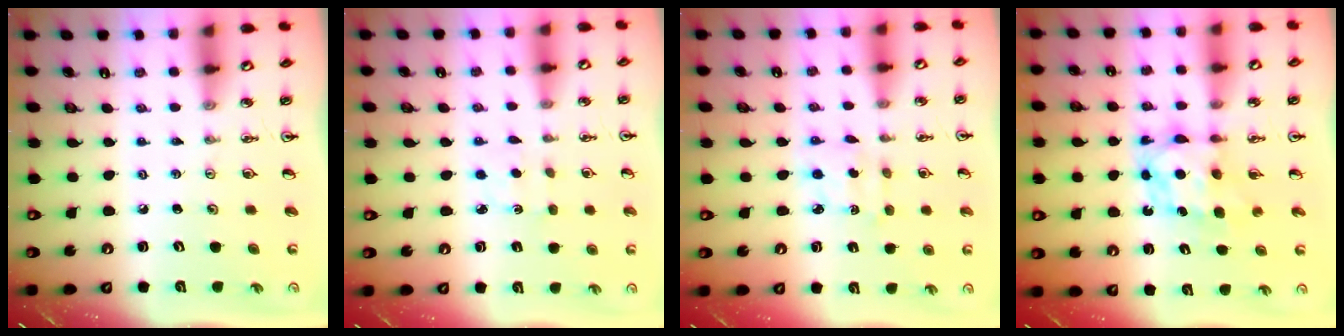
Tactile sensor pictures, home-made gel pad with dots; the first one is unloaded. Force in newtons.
{"total": 1.7, "press": 1.6, "slide": 0.4}
{"total": 2.9, "press": 2.9, "slide": 0.6}
{"total": 6.5, "press": 6.5, "slide": 0.3}